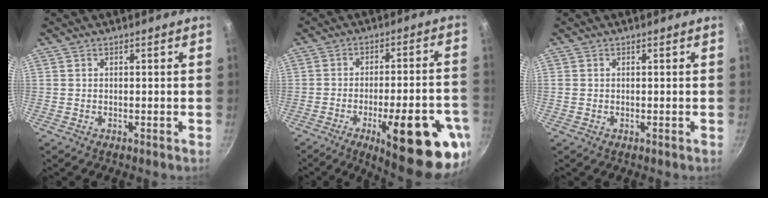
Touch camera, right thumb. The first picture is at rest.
{"total": 21.5, "force": [-8.9, 6.2, 18.6], "torque": [-0.216, 0.022, -0.115]}
{"total": 0.7, "force": [0.1, 0.7, 0.3], "torque": [-0.007, 0.003, 0.001]}